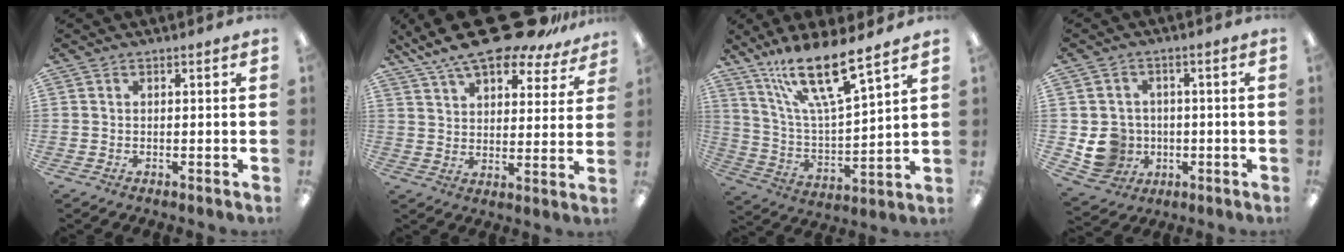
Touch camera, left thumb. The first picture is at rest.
{"total": 16.8, "force": [13.3, 5.2, 8.8], "torque": [-0.152, -0.079, 0.230]}
{"total": 17.6, "force": [13.2, 3.3, 11.2], "torque": [-0.214, -0.079, 0.224]}
{"total": 8.7, "force": [-1.3, 8.2, 2.6], "torque": [-0.071, 0.008, -0.014]}